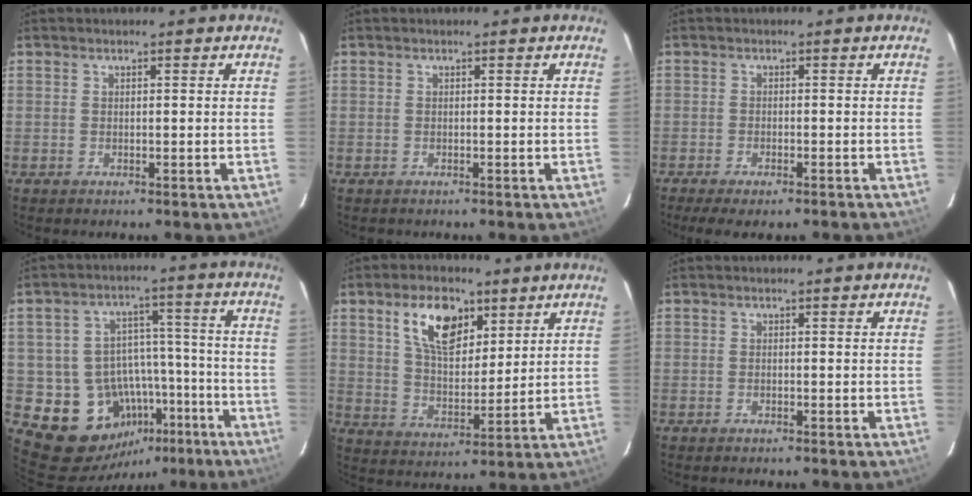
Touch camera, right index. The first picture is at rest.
{"total": 0.5, "force": [-0.3, 0.4, -0.1], "torque": [0.001, 0.003, -0.002]}
{"total": 6.5, "force": [-5.1, 1.8, 3.7], "torque": [-0.091, -0.023, -0.080]}
{"total": 15.2, "force": [-8.0, 12.0, 4.9], "torque": [-0.099, 0.052, -0.085]}
{"total": 11.7, "force": [6.1, 6.1, 7.9], "torque": [-0.135, 0.013, 0.112]}
{"total": 0.0}